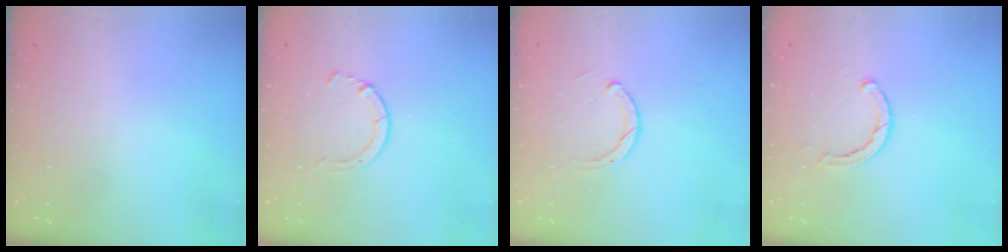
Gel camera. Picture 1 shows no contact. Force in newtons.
{"total": 2.8, "press": 2.8, "slide": 0.4}
{"total": 2.3, "press": 2.3, "slide": 0.3}
{"total": 3.7, "press": 3.7, "slide": 0.7}